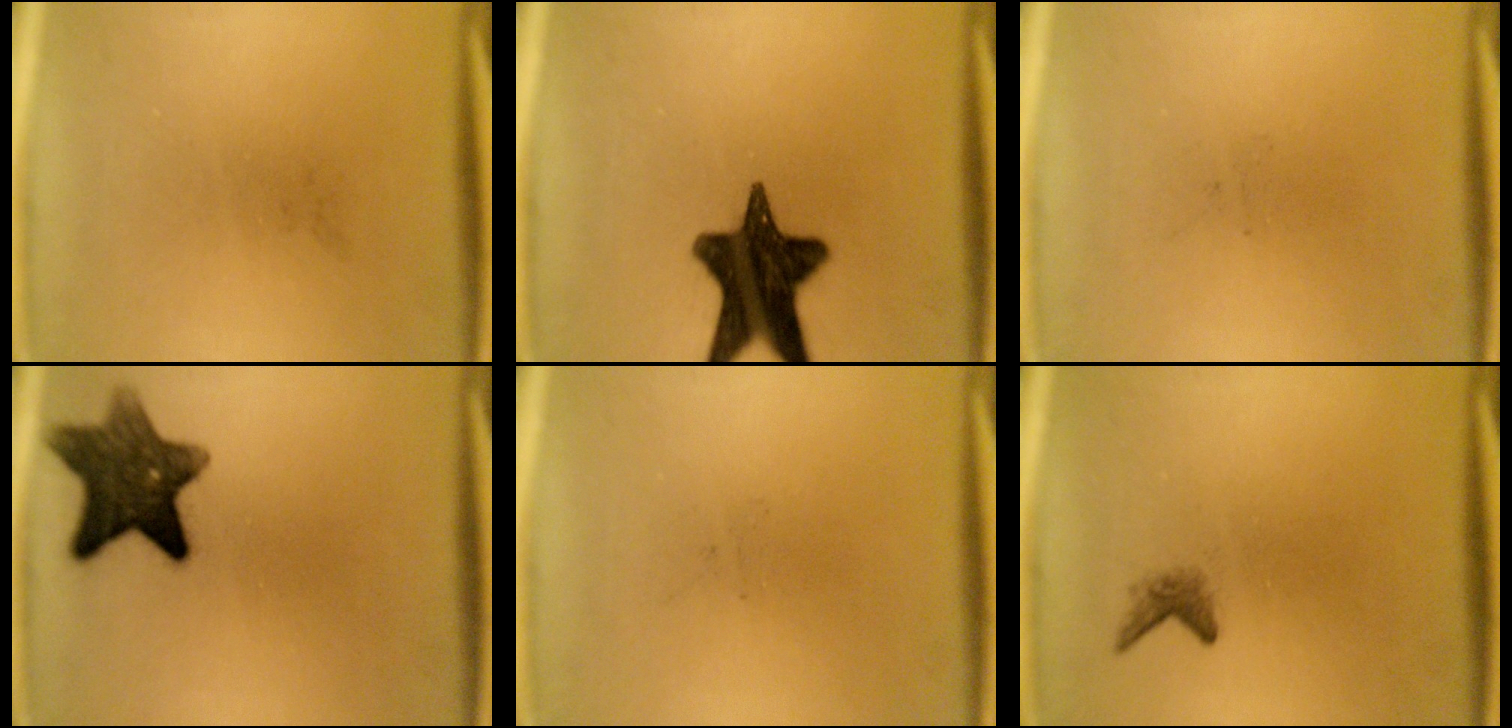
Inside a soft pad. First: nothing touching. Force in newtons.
{"total": 15.6}
{"total": 0.0}
{"total": 10.7}
{"total": 0.0}
{"total": 1.4}